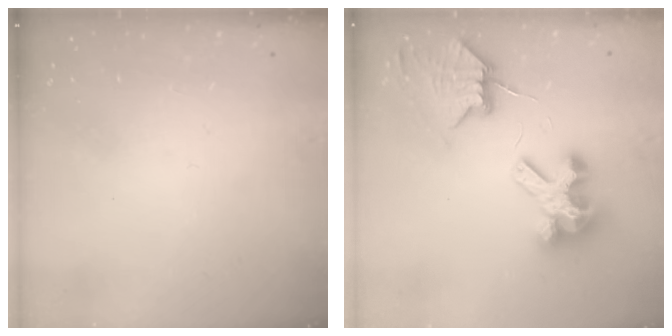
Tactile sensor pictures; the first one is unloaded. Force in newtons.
{"total": 8.0, "press": 7.9, "slide": 1.0}